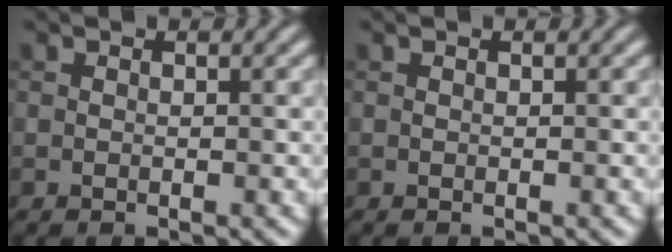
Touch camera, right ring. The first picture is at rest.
{"total": 0.0}